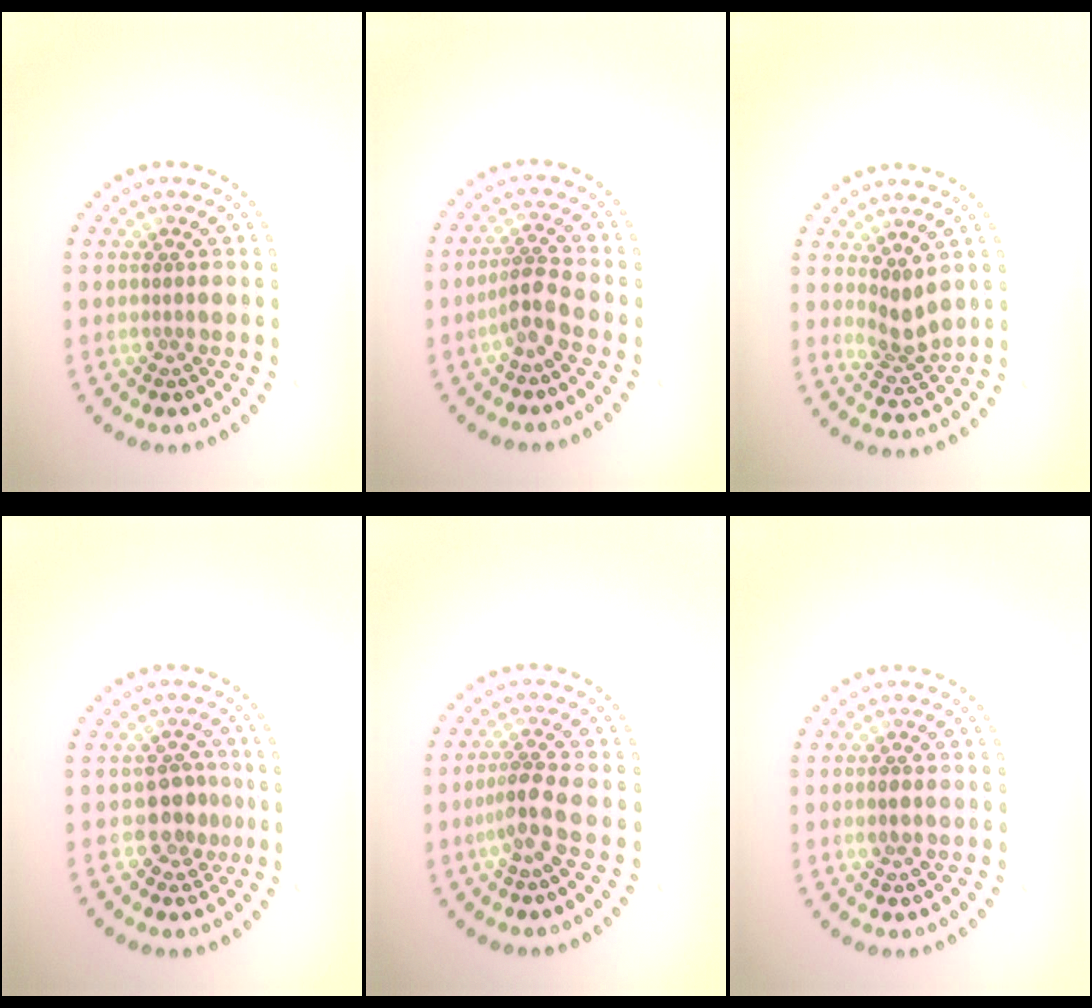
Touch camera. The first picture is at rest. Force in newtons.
{"total": 2.4, "press": 1.9, "slide": 1.6}
{"total": 2.4, "press": 1.8, "slide": 1.6}
{"total": 2.6, "press": 2.1, "slide": 1.5}
{"total": 2.4, "press": 1.8, "slide": 1.6}
{"total": 1.2, "press": 1.1, "slide": 0.2}